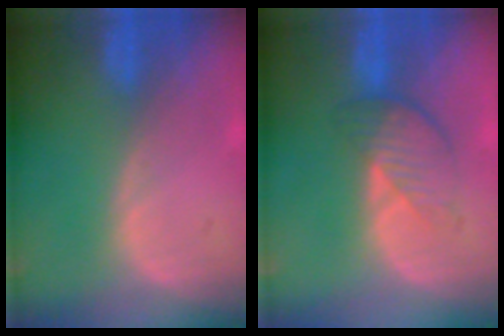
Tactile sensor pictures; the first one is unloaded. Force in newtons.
{"total": 4.6, "press": 4.2, "slide": 2.0}